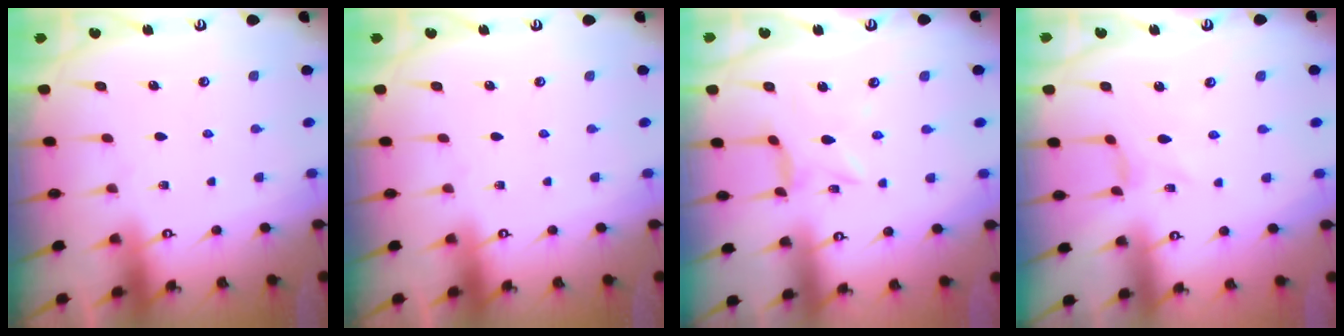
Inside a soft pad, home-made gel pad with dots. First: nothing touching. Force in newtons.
{"total": 0.0}
{"total": 1.4, "press": 1.3, "slide": 0.4}
{"total": 0.0}